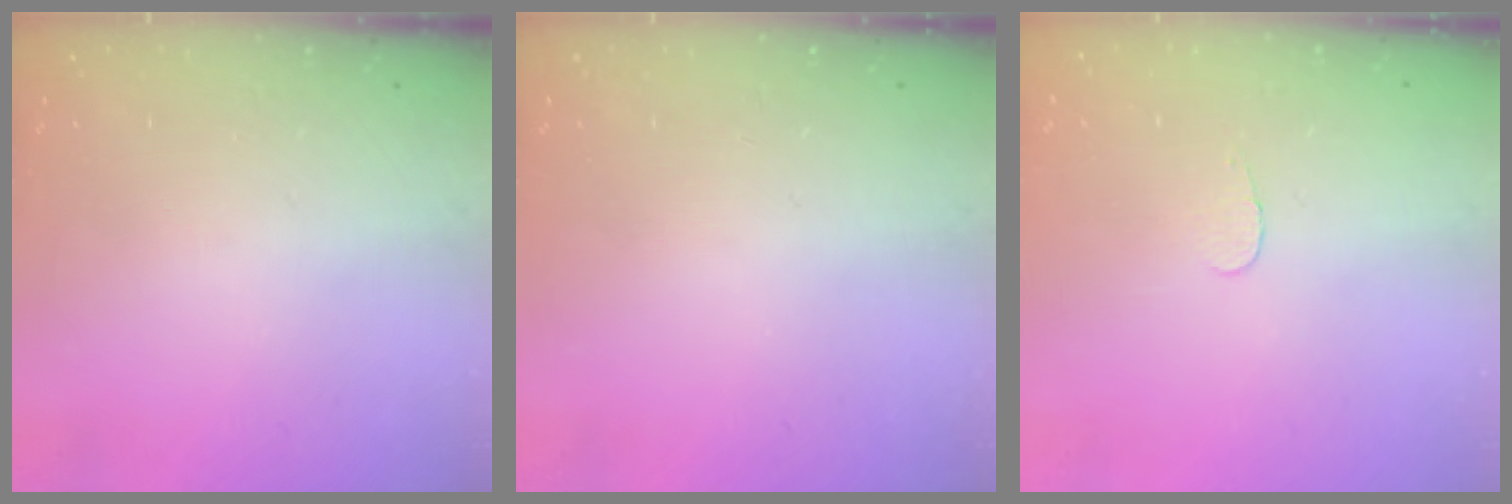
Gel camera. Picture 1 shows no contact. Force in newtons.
{"total": 0.0}
{"total": 2.8, "press": 2.8, "slide": 0.3}